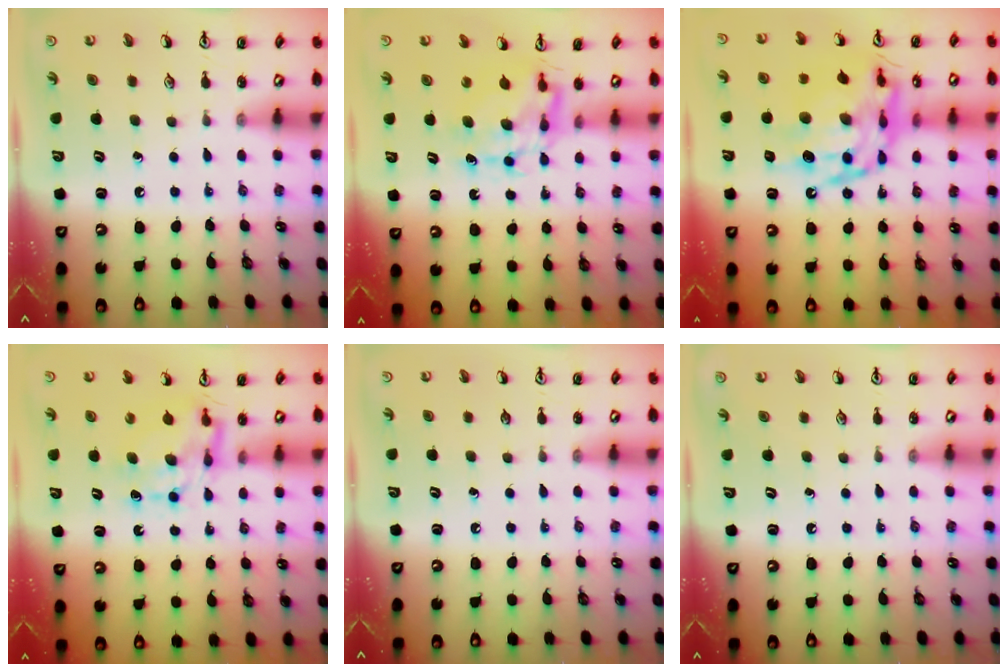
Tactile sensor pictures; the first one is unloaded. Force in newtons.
{"total": 7.9, "press": 7.9, "slide": 0.6}
{"total": 18.3, "press": 18.2, "slide": 2.1}
{"total": 7.0, "press": 7.0, "slide": 0.6}
{"total": 0.0}
{"total": 0.0}